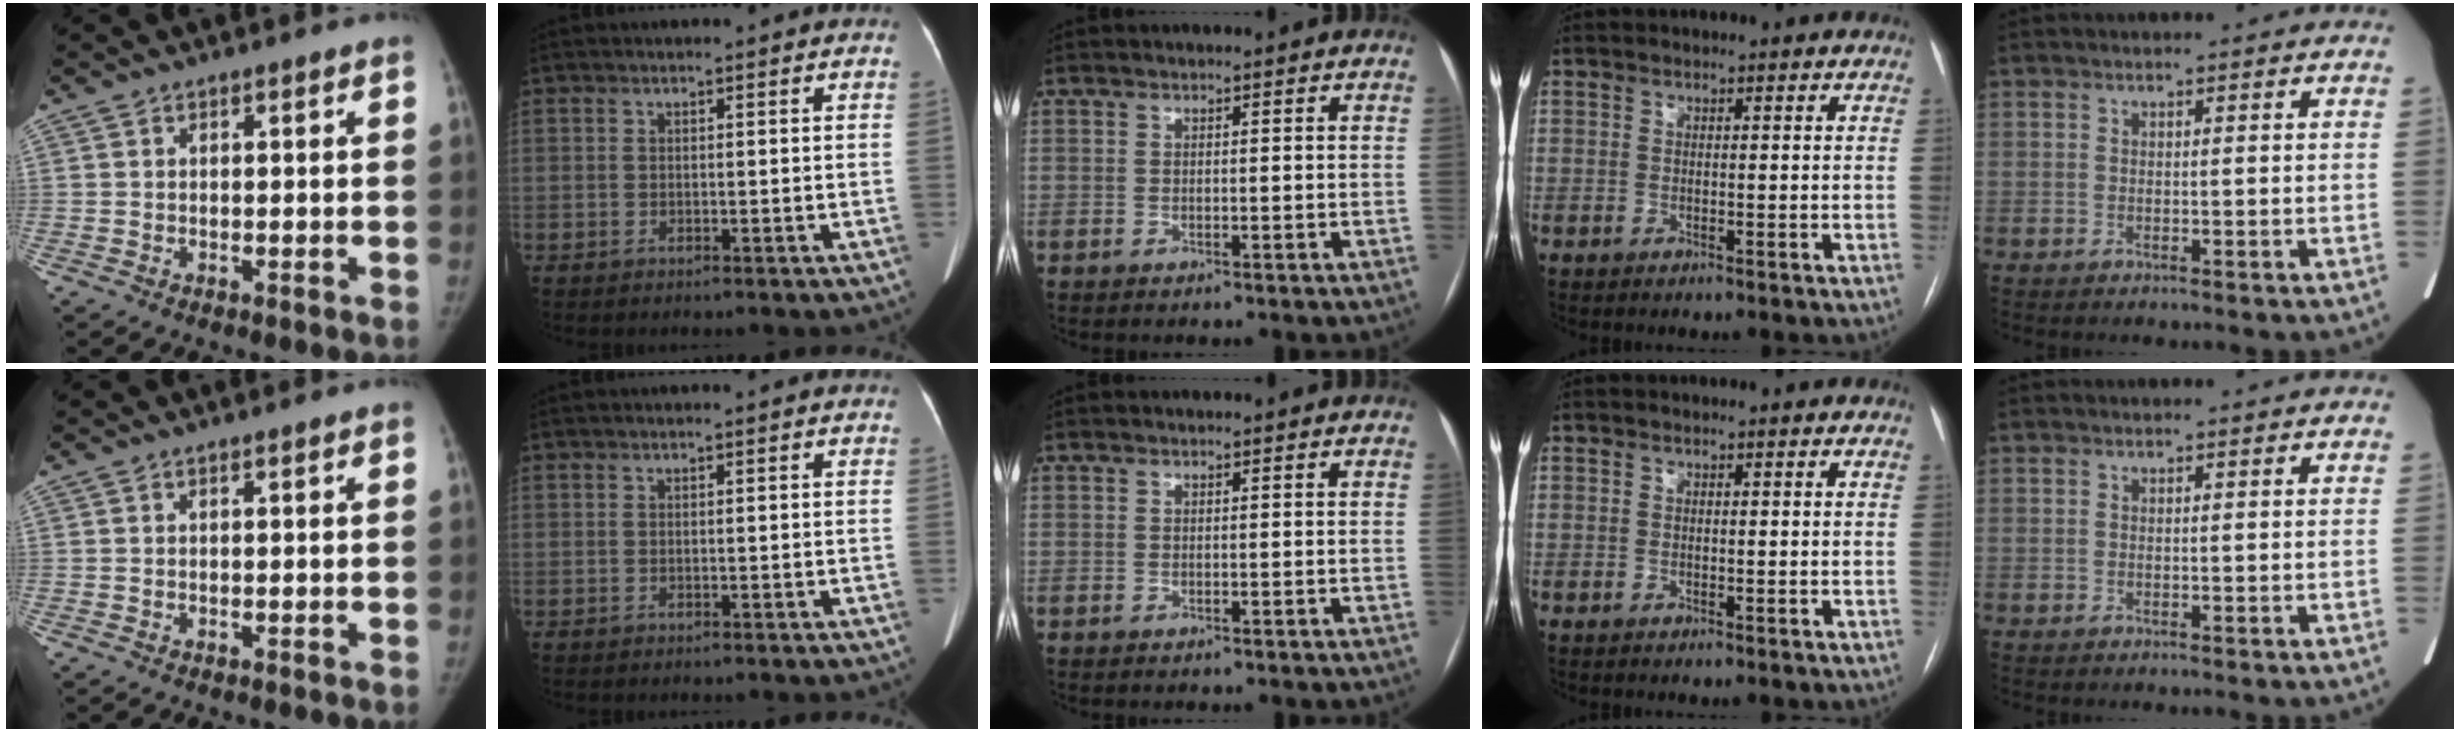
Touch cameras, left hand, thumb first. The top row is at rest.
{}